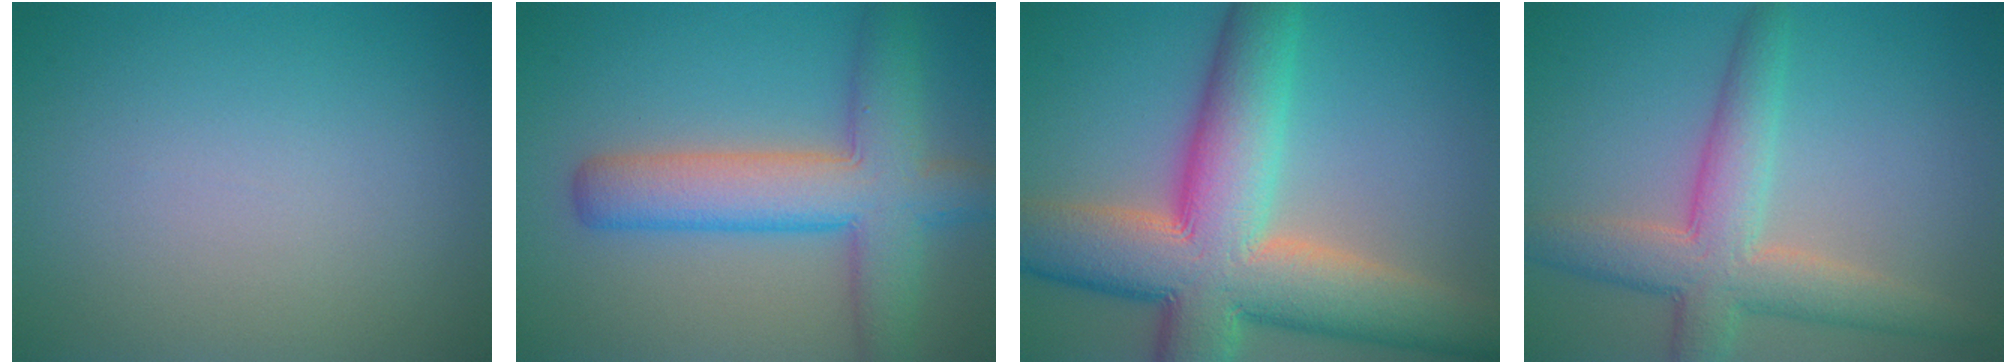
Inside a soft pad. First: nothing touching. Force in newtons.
{"total": 7.8, "press": 7.8, "slide": 0.4}
{"total": 13.7, "press": 13.7, "slide": 0.8}
{"total": 5.9, "press": 5.9, "slide": 0.4}